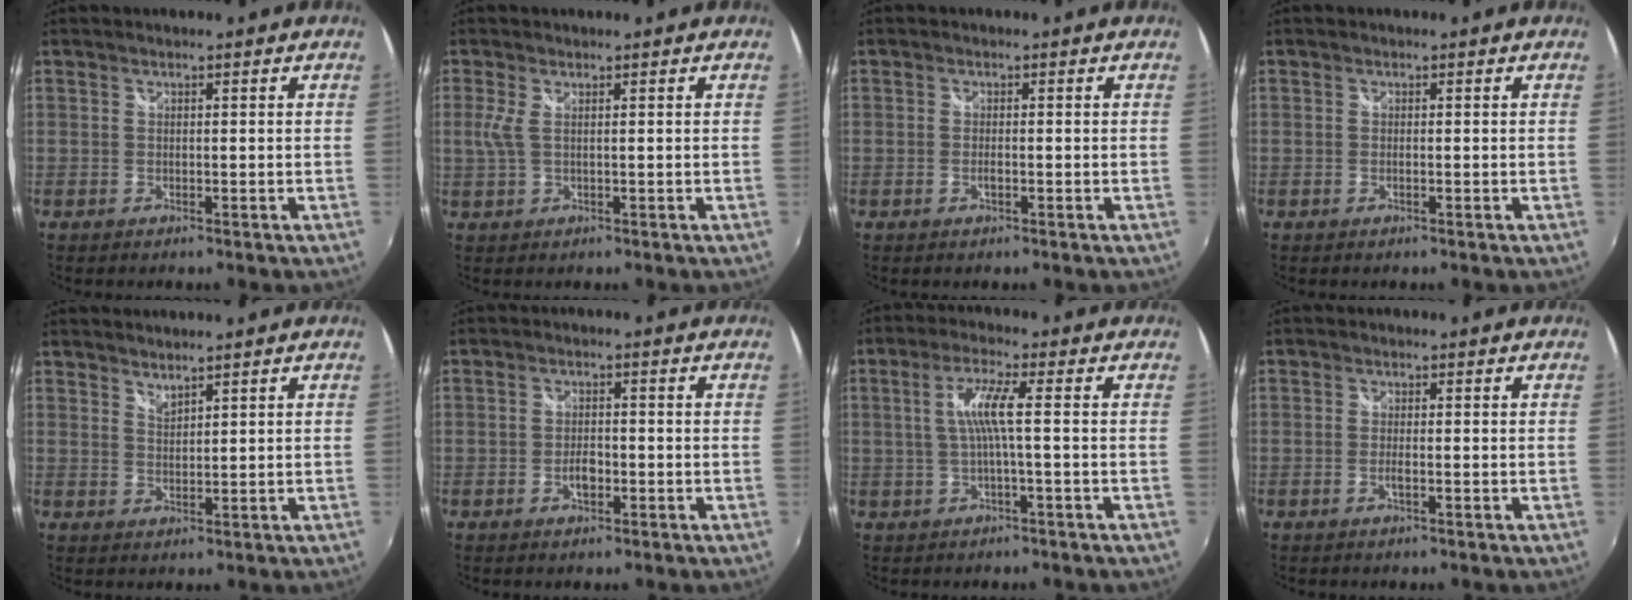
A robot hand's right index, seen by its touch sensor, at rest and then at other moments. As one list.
[{"total": 2.5, "force": [0.6, 0.6, 2.3], "torque": [-0.056, -0.001, 0.012]}, {"total": 1.3, "force": [-0.4, 0.4, 1.2], "torque": [-0.024, -0.002, -0.008]}, {"total": 0.7, "force": [-0.1, 0.0, 0.7], "torque": [-0.014, 0.000, -0.003]}, {"total": 2.0, "force": [2.0, 0.2, 0.5], "torque": [-0.005, 0.000, 0.035]}, {"total": 2.9, "force": [-1.0, 1.5, 2.2], "torque": [-0.040, 0.000, -0.018]}, {"total": 5.2, "force": [-0.3, -0.4, 5.2], "torque": [-0.107, 0.001, 0.000]}, {"total": 1.6, "force": [-0.5, 0.1, 1.5], "torque": [-0.030, -0.002, -0.009]}]